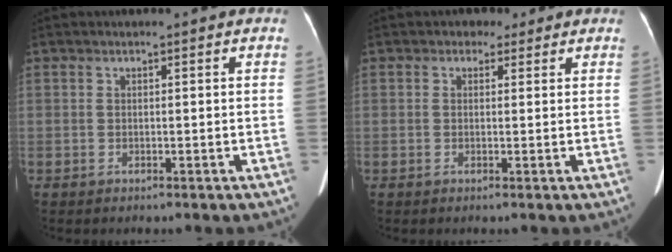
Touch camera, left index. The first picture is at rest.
{"total": 2.1, "force": [1.3, 1.6, 0.6], "torque": [-0.008, 0.007, 0.014]}